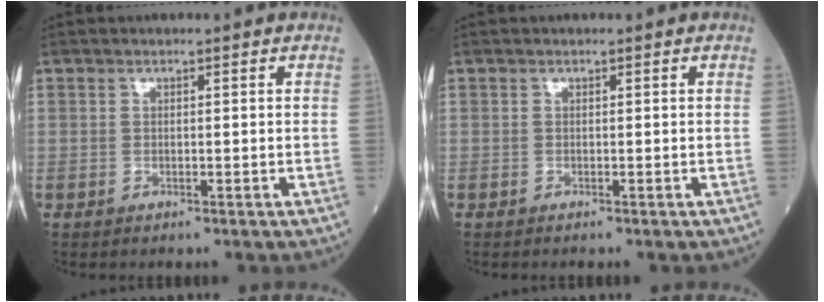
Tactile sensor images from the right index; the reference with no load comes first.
{"total": 0.0}